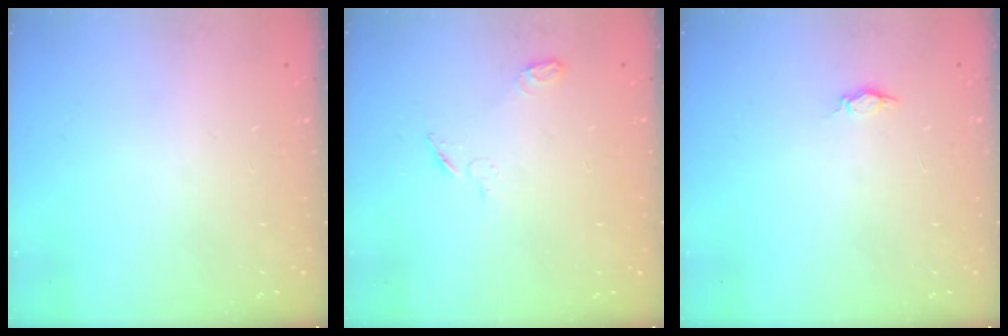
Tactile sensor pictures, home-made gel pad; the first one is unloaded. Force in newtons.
{"total": 3.6, "press": 3.5, "slide": 0.9}
{"total": 3.4, "press": 3.4, "slide": 0.3}